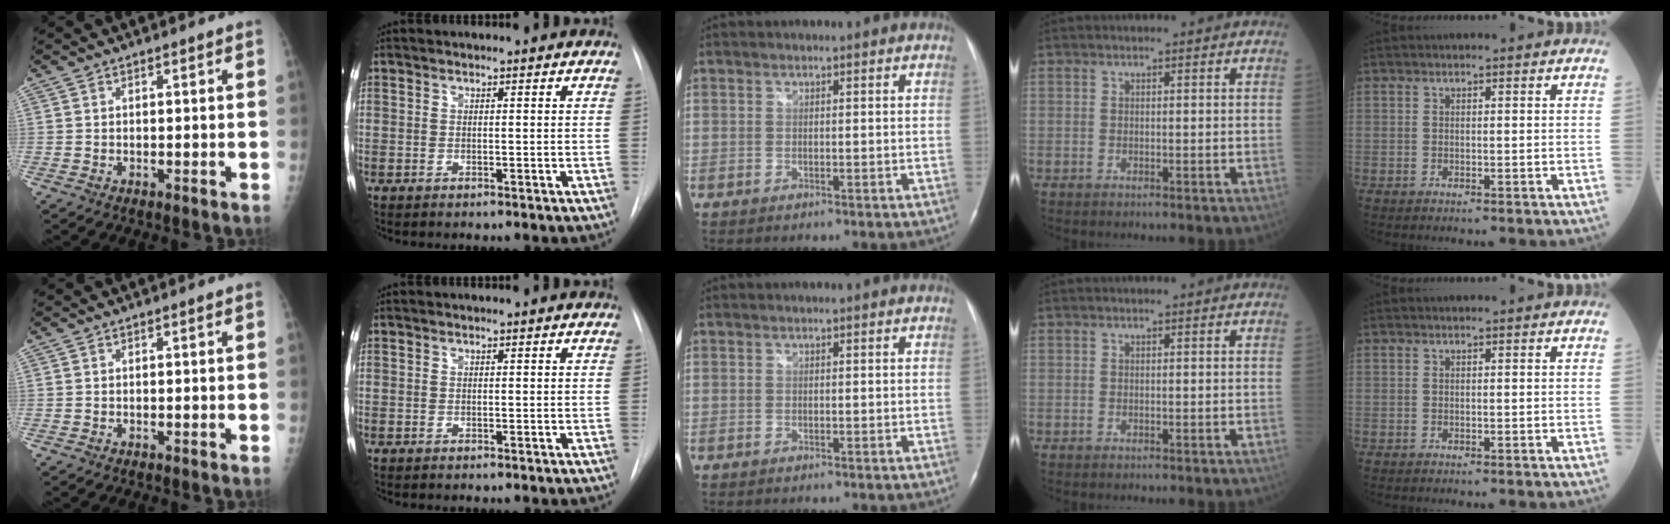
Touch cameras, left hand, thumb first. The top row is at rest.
{}